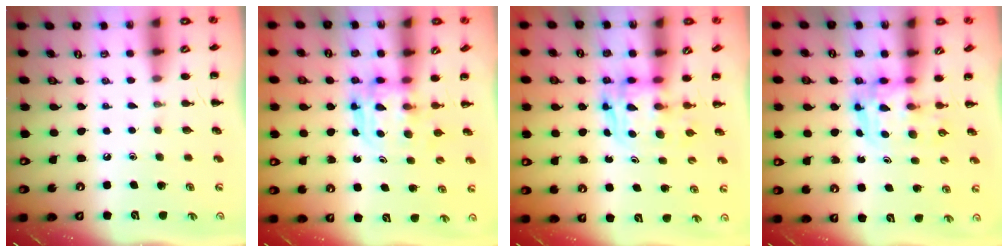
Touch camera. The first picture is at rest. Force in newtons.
{"total": 3.8, "press": 3.7, "slide": 0.2}
{"total": 2.7, "press": 2.7, "slide": 0.2}
{"total": 3.5, "press": 3.4, "slide": 0.6}